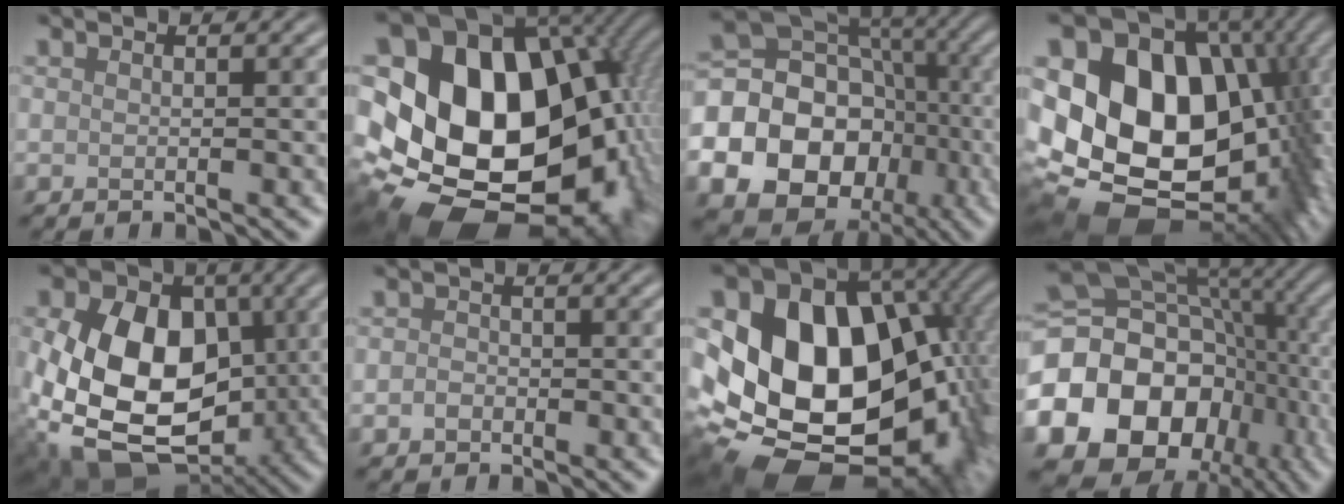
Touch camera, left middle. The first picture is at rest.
{"total": 20.5, "force": [-0.5, 15.8, 13.0], "torque": [-0.227, -0.020, 0.014]}
{"total": 24.6, "force": [-7.1, 21.8, 8.9], "torque": [-0.184, -0.031, -0.136]}
{"total": 20.1, "force": [0.5, 16.0, 12.1], "torque": [-0.190, -0.032, 0.060]}
{"total": 16.3, "force": [-1.0, 11.9, 11.2], "torque": [-0.184, -0.027, -0.028]}
{"total": 1.3, "force": [-0.5, 1.1, 0.5], "torque": [-0.006, 0.000, -0.014]}
{"total": 18.5, "force": [0.4, 14.4, 11.7], "torque": [-0.187, -0.007, 0.030]}
{"total": 20.1, "force": [-5.5, 16.1, 10.7], "torque": [-0.197, -0.015, -0.096]}